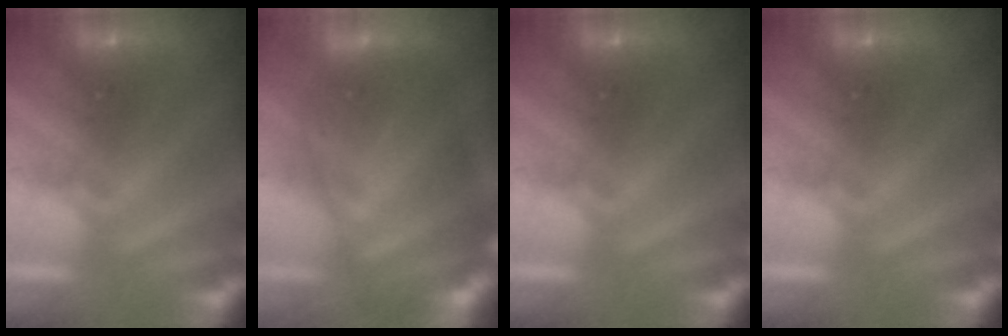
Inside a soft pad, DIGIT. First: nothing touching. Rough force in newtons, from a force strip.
{"total": 7.3}
{"total": 0.0}
{"total": 0.0}